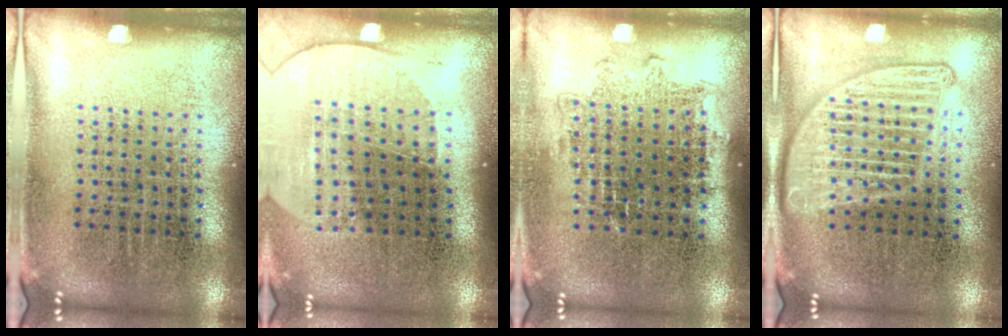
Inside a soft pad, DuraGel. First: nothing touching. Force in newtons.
{"total": 1.7, "press": 1.5, "slide": 0.7}
{"total": 1.3, "press": 1.1, "slide": 0.7}
{"total": 1.8, "press": 1.8, "slide": 0.3}